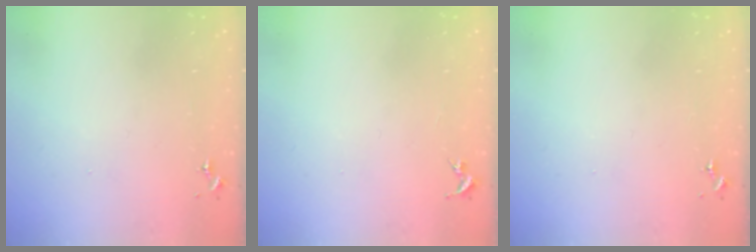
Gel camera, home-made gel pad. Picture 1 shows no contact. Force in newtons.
{"total": 0.0}
{"total": 0.0}